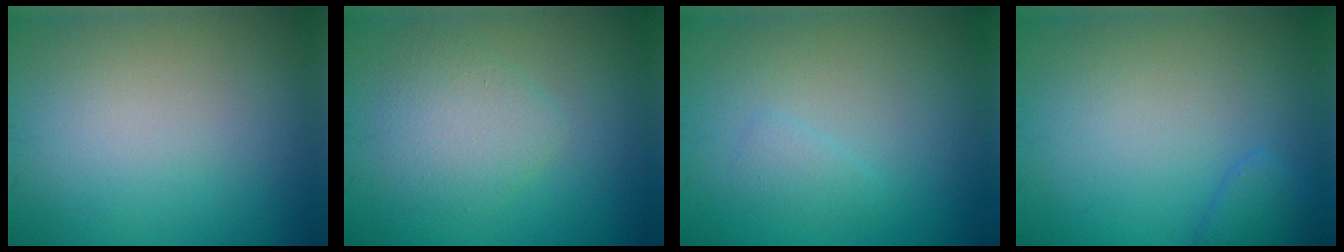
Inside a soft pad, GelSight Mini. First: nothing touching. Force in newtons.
{"total": 2.9, "press": 2.9, "slide": 0.2}
{"total": 1.1, "press": 1.1, "slide": 0.1}
{"total": 1.9, "press": 1.9, "slide": 0.1}